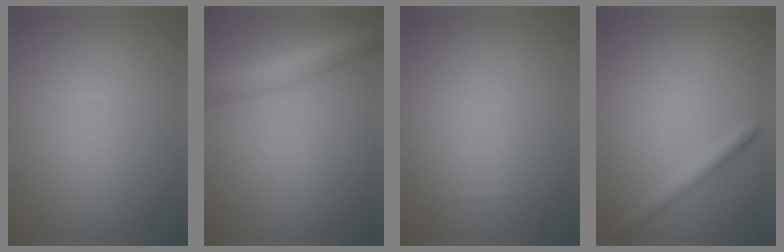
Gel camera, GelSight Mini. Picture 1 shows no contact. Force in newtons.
{"total": 6.1, "press": 6.1, "slide": 0.2}
{"total": 0.0}
{"total": 2.1, "press": 2.1, "slide": 0.2}